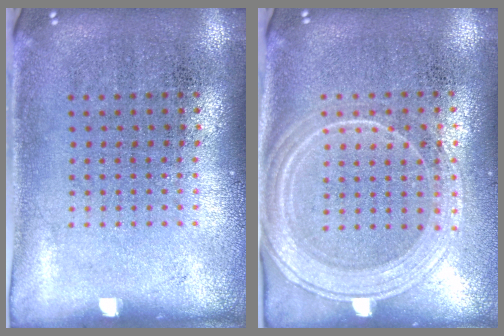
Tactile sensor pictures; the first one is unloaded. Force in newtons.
{"total": 2.0, "press": 1.9, "slide": 0.7}